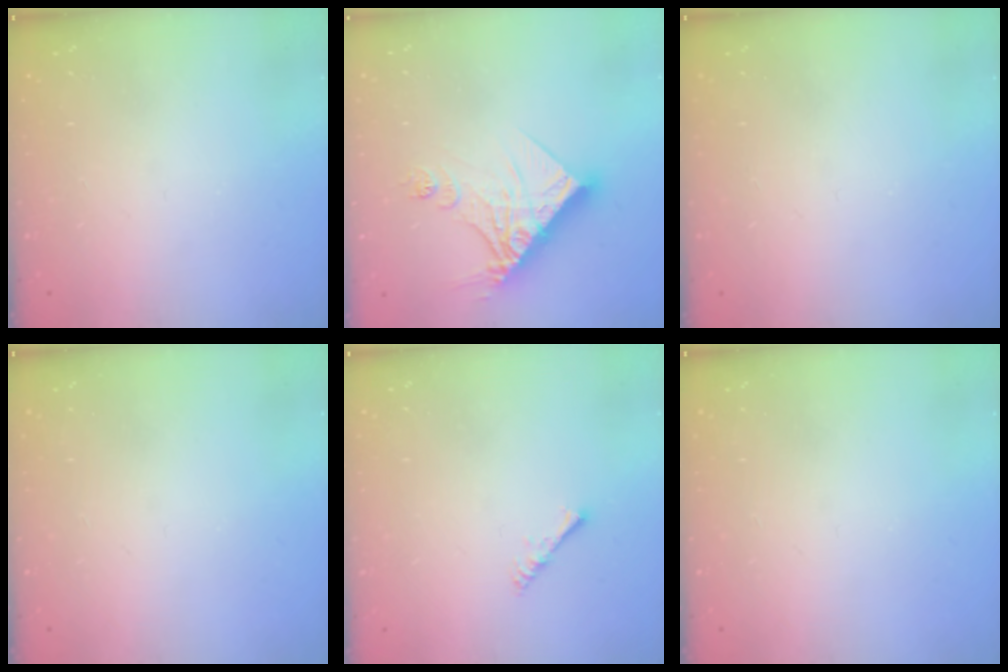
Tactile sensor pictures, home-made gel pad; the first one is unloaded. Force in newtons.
{"total": 14.3, "press": 14.2, "slide": 1.4}
{"total": 0.0}
{"total": 0.0}
{"total": 2.2, "press": 2.1, "slide": 0.5}
{"total": 0.0}